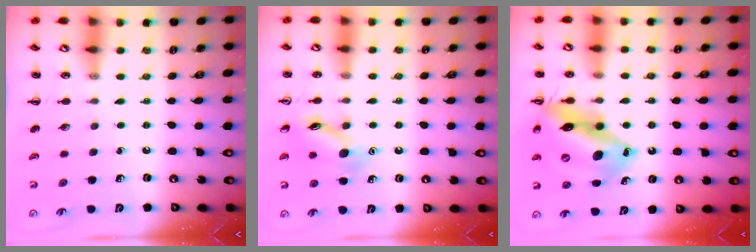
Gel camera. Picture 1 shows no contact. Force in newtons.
{"total": 11.7, "press": 11.7, "slide": 0.7}
{"total": 18.4, "press": 18.0, "slide": 3.4}